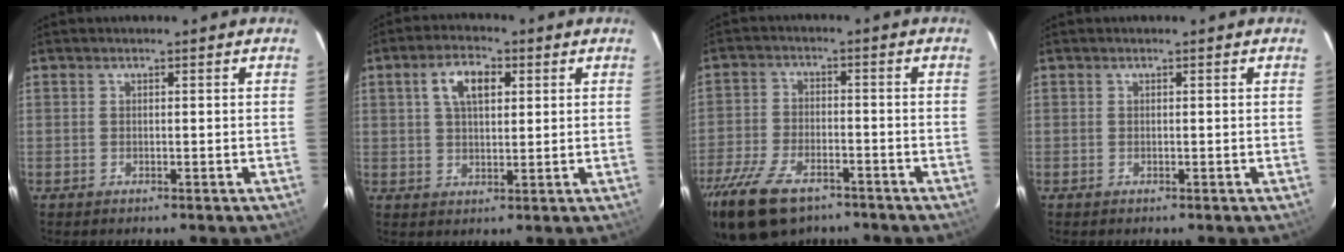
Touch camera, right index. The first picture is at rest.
{"total": 6.6, "force": [2.3, 3.4, 5.2], "torque": [-0.094, 0.016, 0.043]}
{"total": 15.1, "force": [-10.5, 7.2, 8.1], "torque": [-0.194, -0.028, -0.190]}
{"total": 0.0}